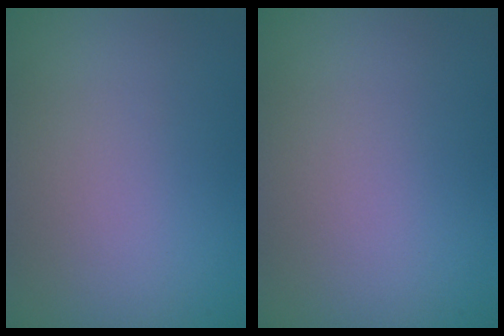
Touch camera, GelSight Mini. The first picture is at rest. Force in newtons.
{"total": 0.0}